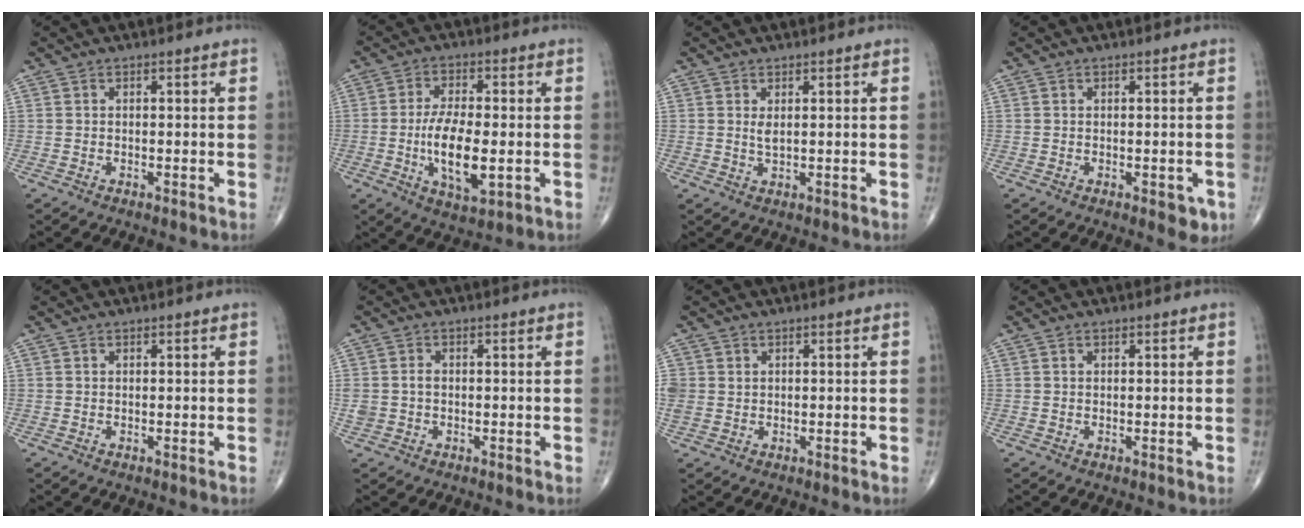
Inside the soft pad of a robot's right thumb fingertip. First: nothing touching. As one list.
[{"total": 11.1, "force": [-1.8, 4.5, 10.0], "torque": [-0.177, -0.005, -0.028]}, {"total": 1.6, "force": [0.6, 0.6, 1.4], "torque": [-0.024, -0.006, 0.014]}, {"total": 2.9, "force": [-0.9, 1.6, 2.3], "torque": [-0.011, -0.001, -0.008]}, {"total": 0.0}, {"total": 2.8, "force": [-0.1, 2.3, 1.7], "torque": [-0.034, 0.008, 0.001]}, {"total": 3.4, "force": [0.8, 3.0, 1.4], "torque": [-0.033, 0.002, 0.023]}, {"total": 0.5, "force": [0.3, 0.4, 0.2], "torque": [-0.001, -0.002, 0.004]}]